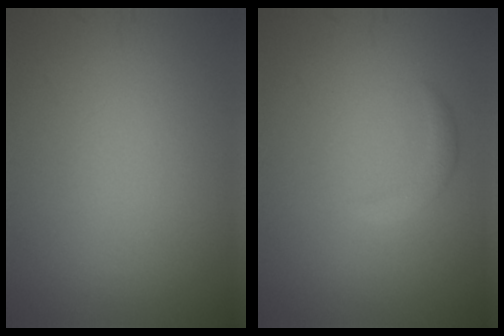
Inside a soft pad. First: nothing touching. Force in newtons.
{"total": 1.2, "press": 1.2, "slide": 0.1}